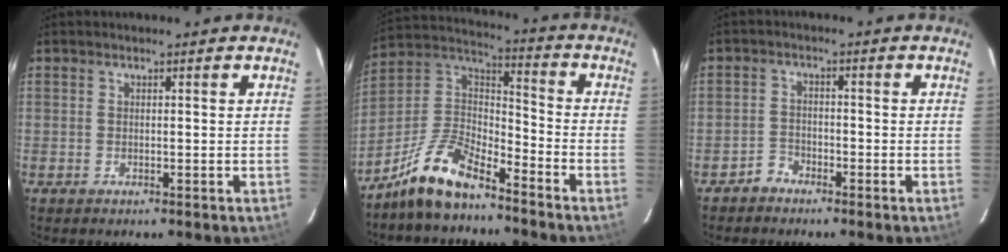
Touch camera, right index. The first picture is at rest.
{"total": 13.2, "force": [-10.1, 4.2, 7.3], "torque": [-0.171, 0.020, -0.198]}
{"total": 2.6, "force": [-2.1, 1.5, -0.1], "torque": [0.003, 0.010, -0.040]}